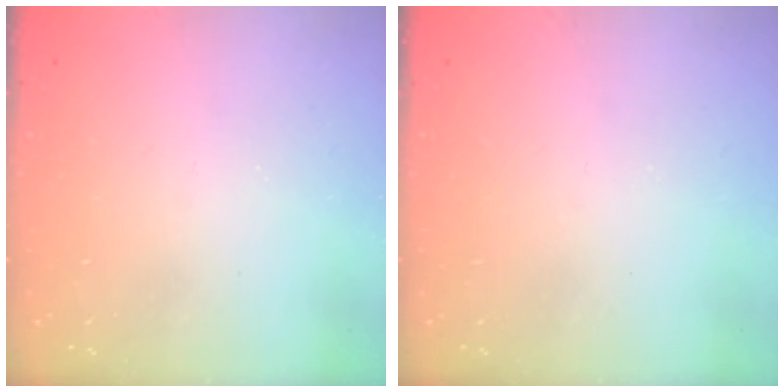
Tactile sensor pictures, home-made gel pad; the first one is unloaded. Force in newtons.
{"total": 0.0}